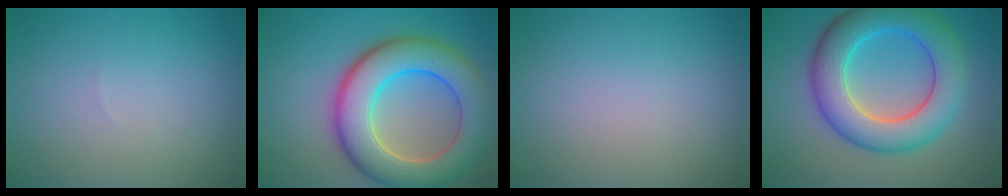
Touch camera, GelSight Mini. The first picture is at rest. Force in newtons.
{"total": 10.5, "press": 10.5, "slide": 0.6}
{"total": 0.0}
{"total": 8.9, "press": 8.9, "slide": 0.3}